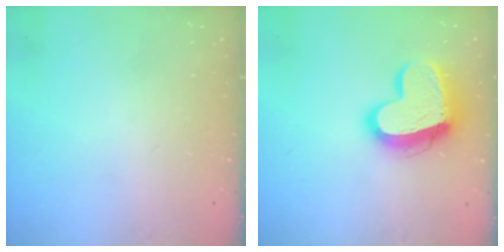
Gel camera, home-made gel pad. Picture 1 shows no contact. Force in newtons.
{"total": 16.7, "press": 16.6, "slide": 1.4}